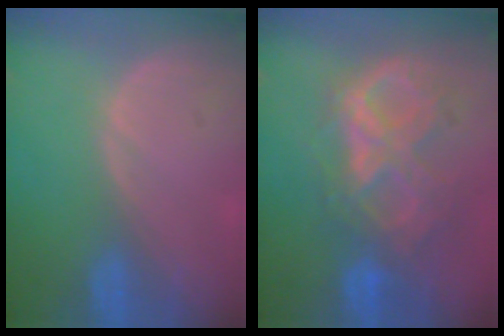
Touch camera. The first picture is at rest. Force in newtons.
{"total": 10.2, "press": 8.7, "slide": 5.3}